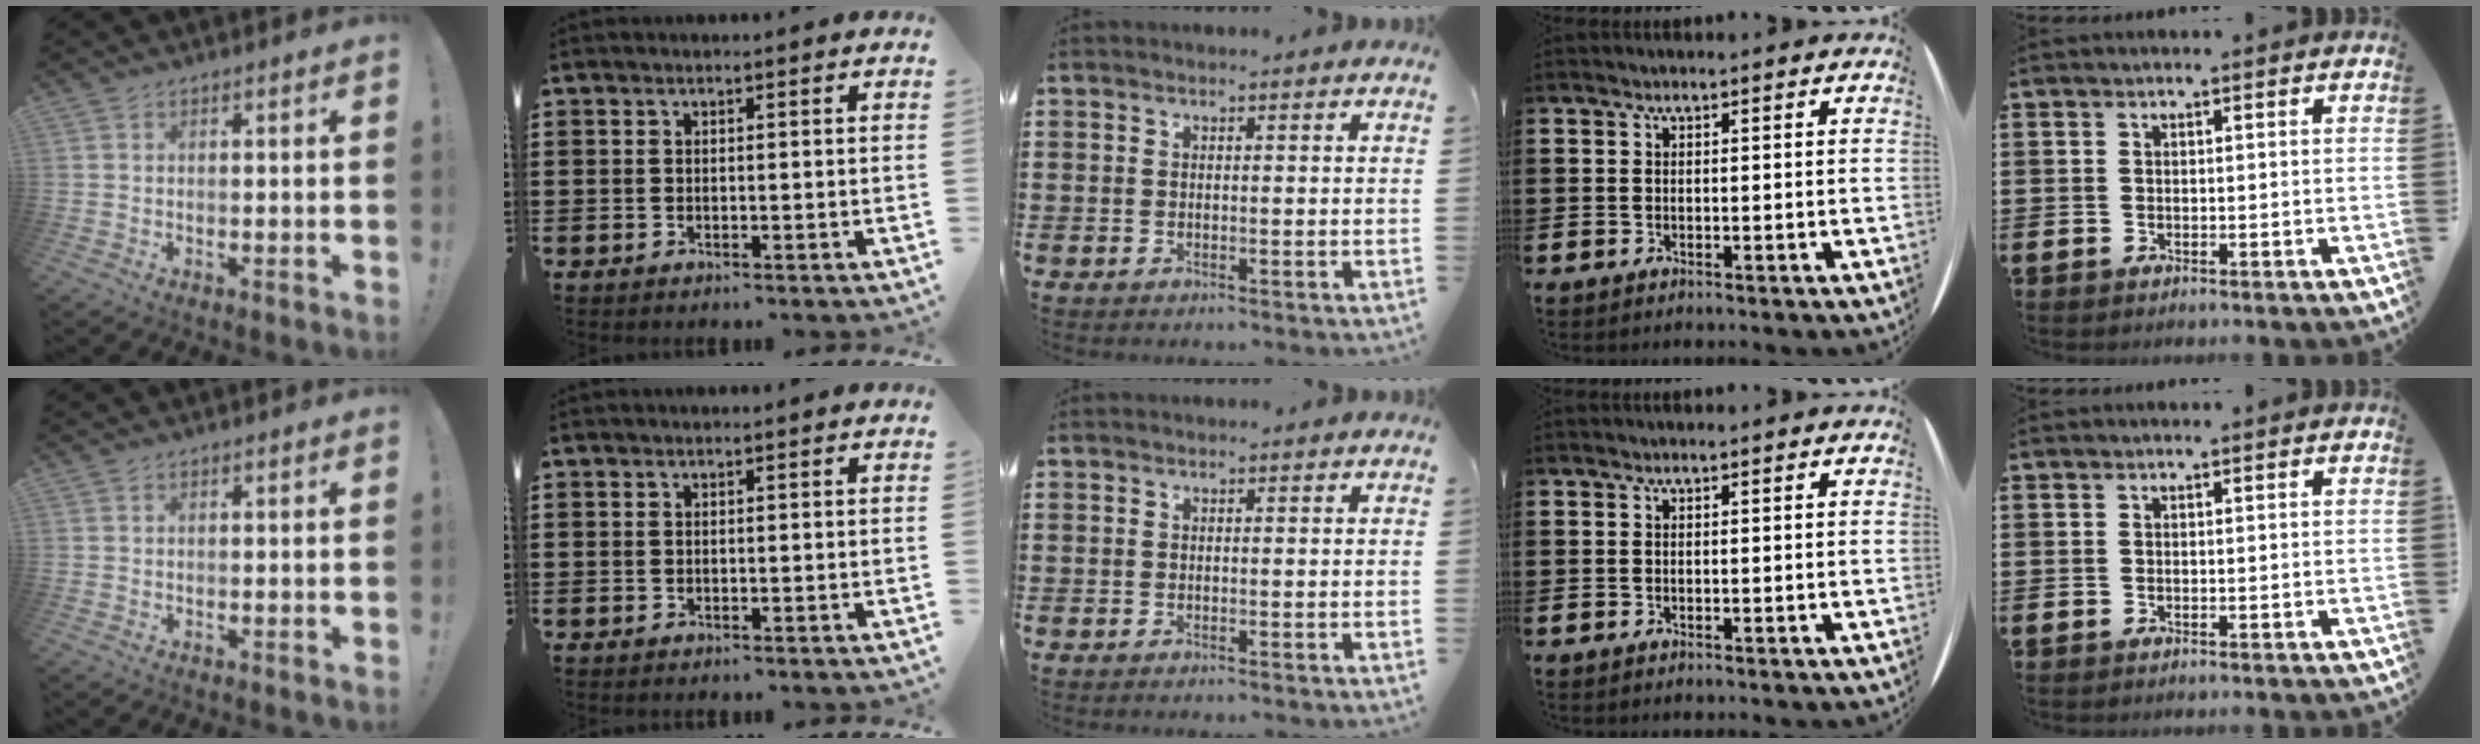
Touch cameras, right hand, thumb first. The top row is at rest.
{}